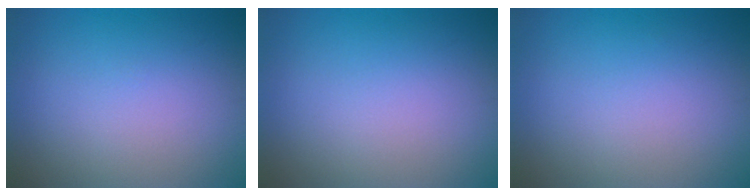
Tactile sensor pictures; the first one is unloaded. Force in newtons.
{"total": 0.0}
{"total": 0.0}